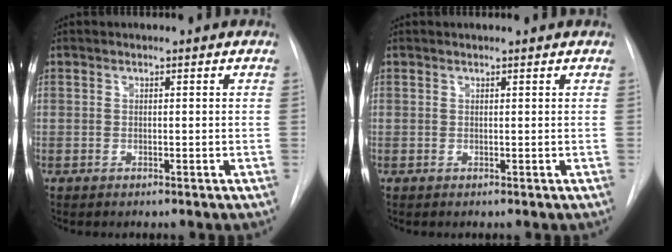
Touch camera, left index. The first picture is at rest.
{"total": 1.6, "force": [1.6, 0.0, 0.4], "torque": [-0.007, 0.015, 0.022]}